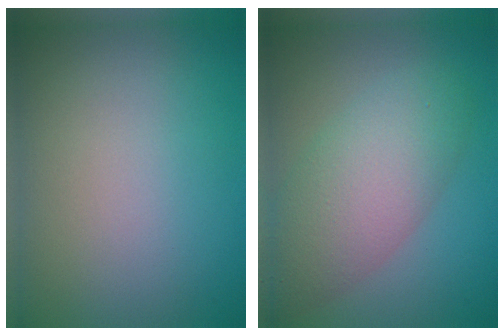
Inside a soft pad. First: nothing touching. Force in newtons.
{"total": 6.3, "press": 6.3, "slide": 0.4}